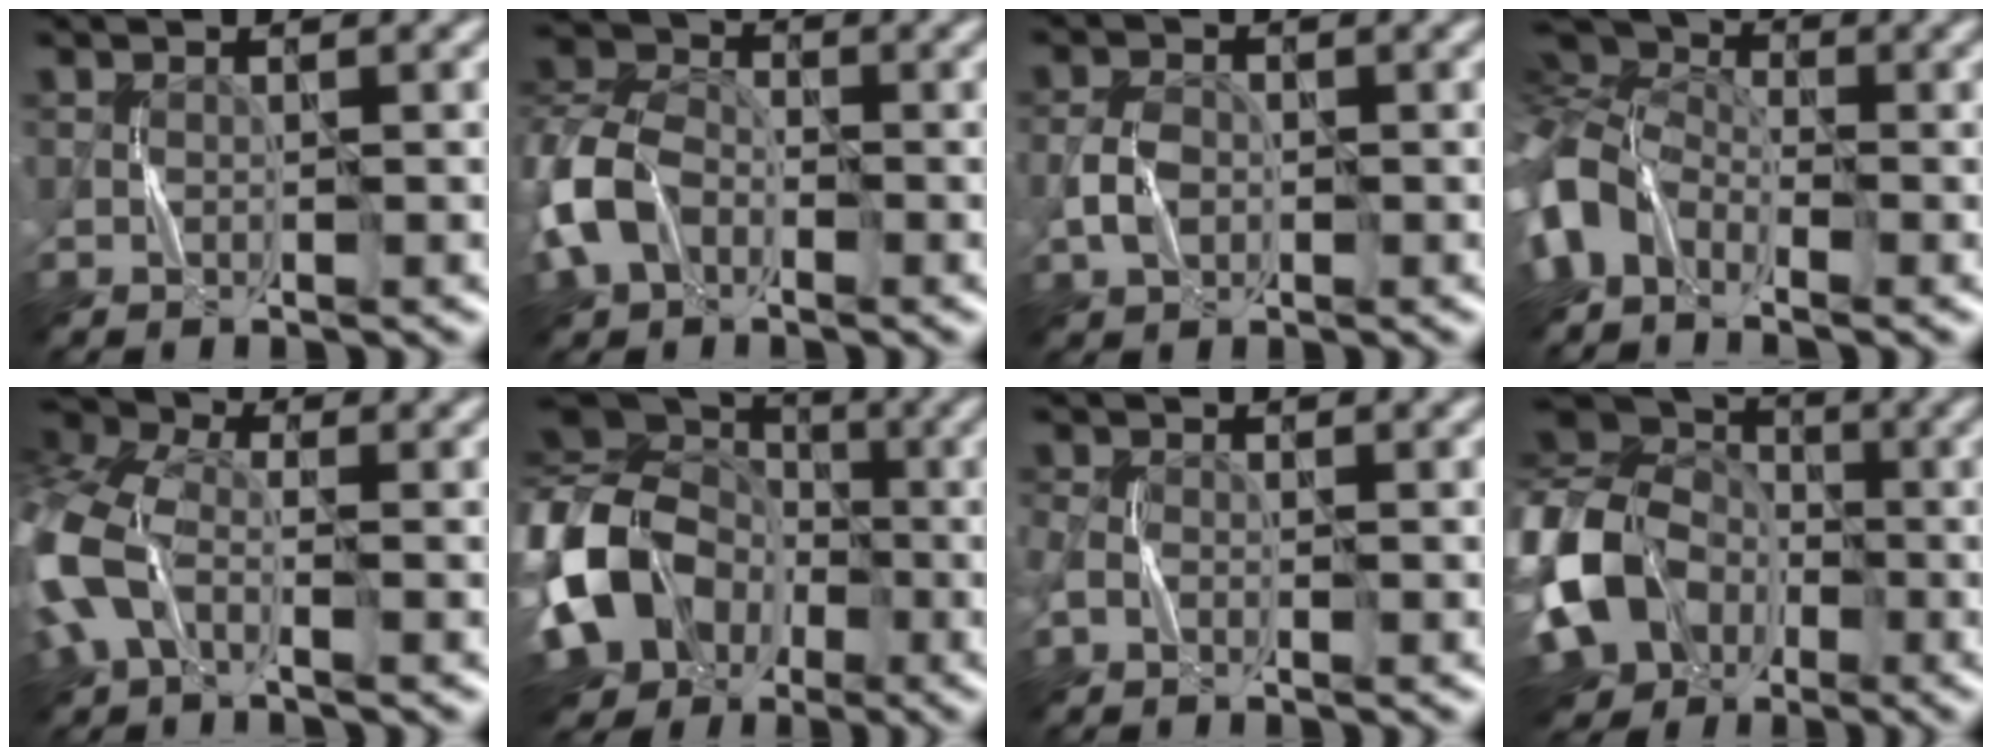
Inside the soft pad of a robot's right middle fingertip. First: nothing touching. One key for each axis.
{"total": 6.1, "fx": -2.2, "fy": 4.5, "fz": 3.4, "tx": -0.077, "ty": 0.007, "tz": -0.057}
{"total": 2.7, "fx": -0.6, "fy": 2.1, "fz": 1.7, "tx": -0.033, "ty": 0.003, "tz": -0.015}
{"total": 7.7, "fx": -2.5, "fy": 4.9, "fz": 5.3, "tx": -0.126, "ty": 0.001, "tz": -0.069}
{"total": 9.1, "fx": -1.9, "fy": 5.7, "fz": 6.9, "tx": -0.197, "ty": -0.001, "tz": -0.056}
{"total": 17.8, "fx": -4.0, "fy": 14.7, "fz": 9.2, "tx": -0.207, "ty": -0.009, "tz": -0.099}
{"total": 1.6, "fx": -0.6, "fy": 1.2, "fz": 0.8, "tx": -0.023, "ty": 0.001, "tz": -0.020}
{"total": 15.5, "fx": -3.6, "fy": 12.9, "fz": 7.8, "tx": -0.183, "ty": -0.010, "tz": -0.093}